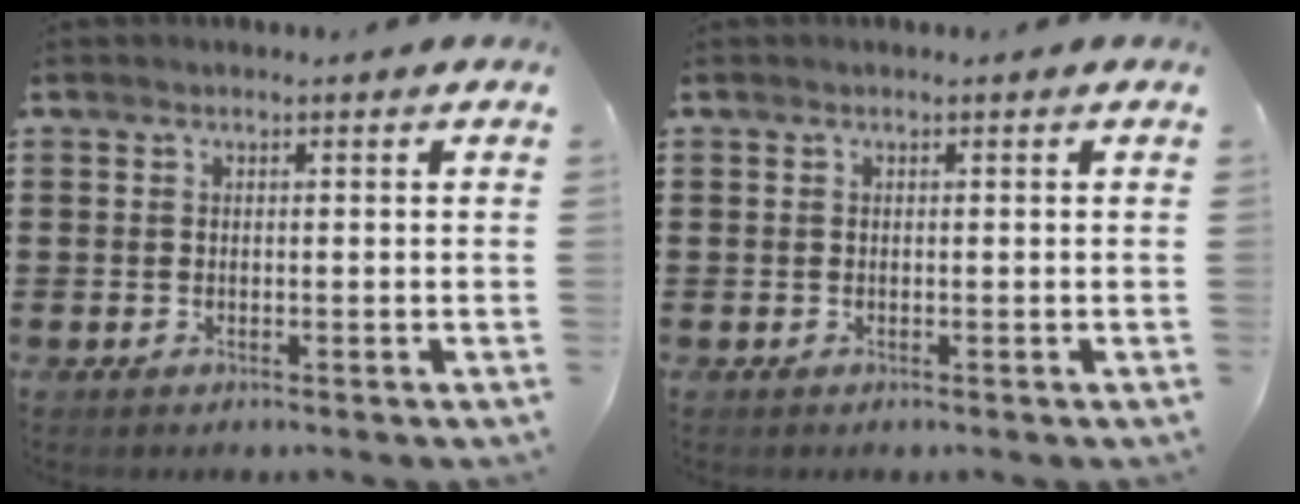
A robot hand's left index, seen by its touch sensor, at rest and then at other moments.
{"total": 0.0}